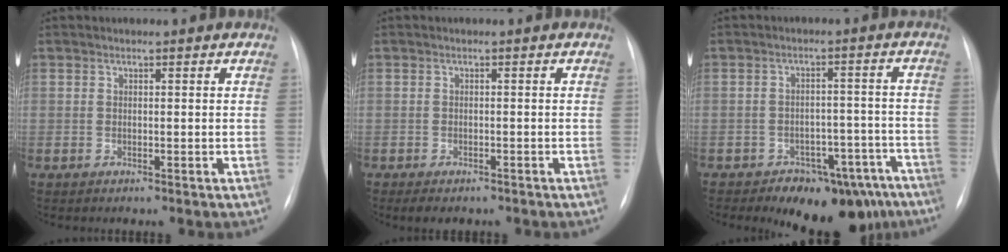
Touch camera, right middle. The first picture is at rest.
{"total": 4.0, "force": [-3.1, 1.8, 1.8], "torque": [-0.025, -0.005, -0.035]}
{"total": 12.4, "force": [-9.8, 6.1, 4.6], "torque": [-0.023, 0.039, -0.125]}